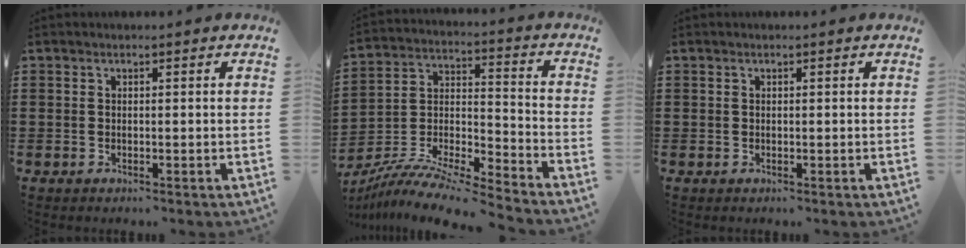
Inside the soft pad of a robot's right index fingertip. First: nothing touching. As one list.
[{"total": 9.1, "force": [-8.6, 0.3, 2.9], "torque": [-0.057, 0.002, -0.177]}, {"total": 0.0}]